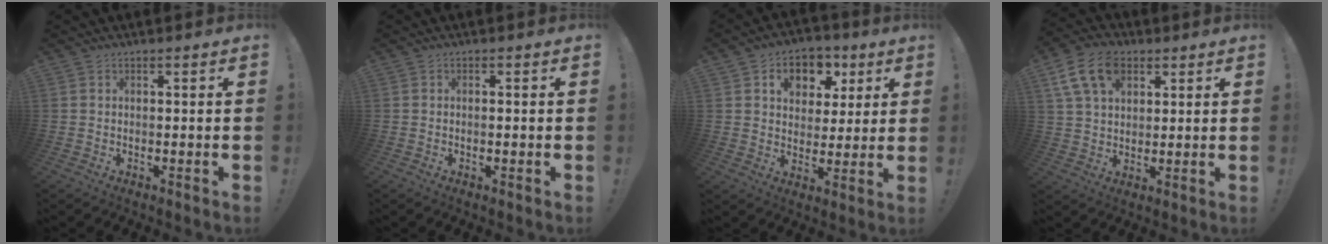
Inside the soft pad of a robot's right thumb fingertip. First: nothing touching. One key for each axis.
{"total": 0.6, "fx": -0.4, "fy": 0.1, "fz": 0.5, "tx": -0.015, "ty": 0.003, "tz": -0.006}
{"total": 9.7, "fx": 3.9, "fy": 7.7, "fz": 4.4, "tx": -0.061, "ty": -0.013, "tz": 0.075}
{"total": 13.4, "fx": 6.2, "fy": 8.8, "fz": 7.9, "tx": -0.140, "ty": -0.014, "tz": 0.119}